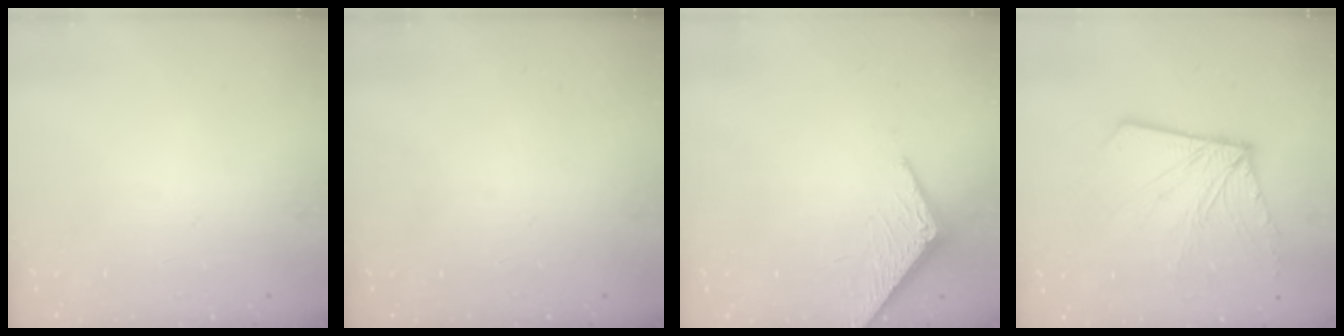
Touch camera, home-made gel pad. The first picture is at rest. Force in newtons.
{"total": 0.0}
{"total": 4.0, "press": 4.0, "slide": 0.1}
{"total": 10.6, "press": 10.5, "slide": 1.4}